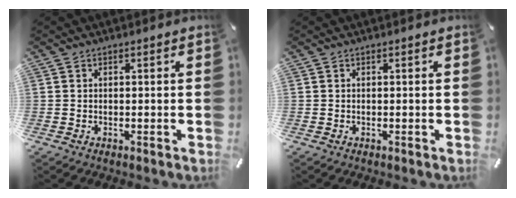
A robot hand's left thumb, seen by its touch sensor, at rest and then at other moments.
{"total": 0.0}